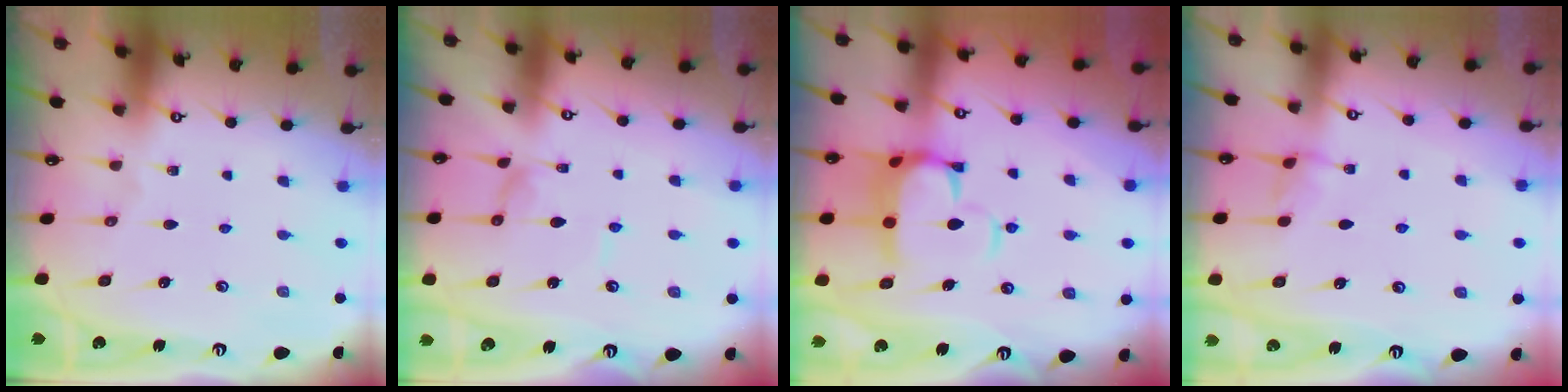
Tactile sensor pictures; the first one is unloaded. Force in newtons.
{"total": 1.1, "press": 1.0, "slide": 0.3}
{"total": 7.2, "press": 7.0, "slide": 1.6}
{"total": 2.9, "press": 2.9, "slide": 0.4}